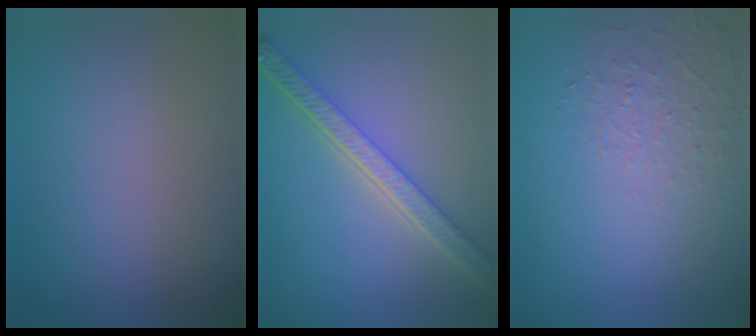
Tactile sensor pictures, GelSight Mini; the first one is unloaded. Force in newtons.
{"total": 5.1, "press": 4.0, "slide": 3.2}
{"total": 1.4, "press": 0.6, "slide": 1.3}